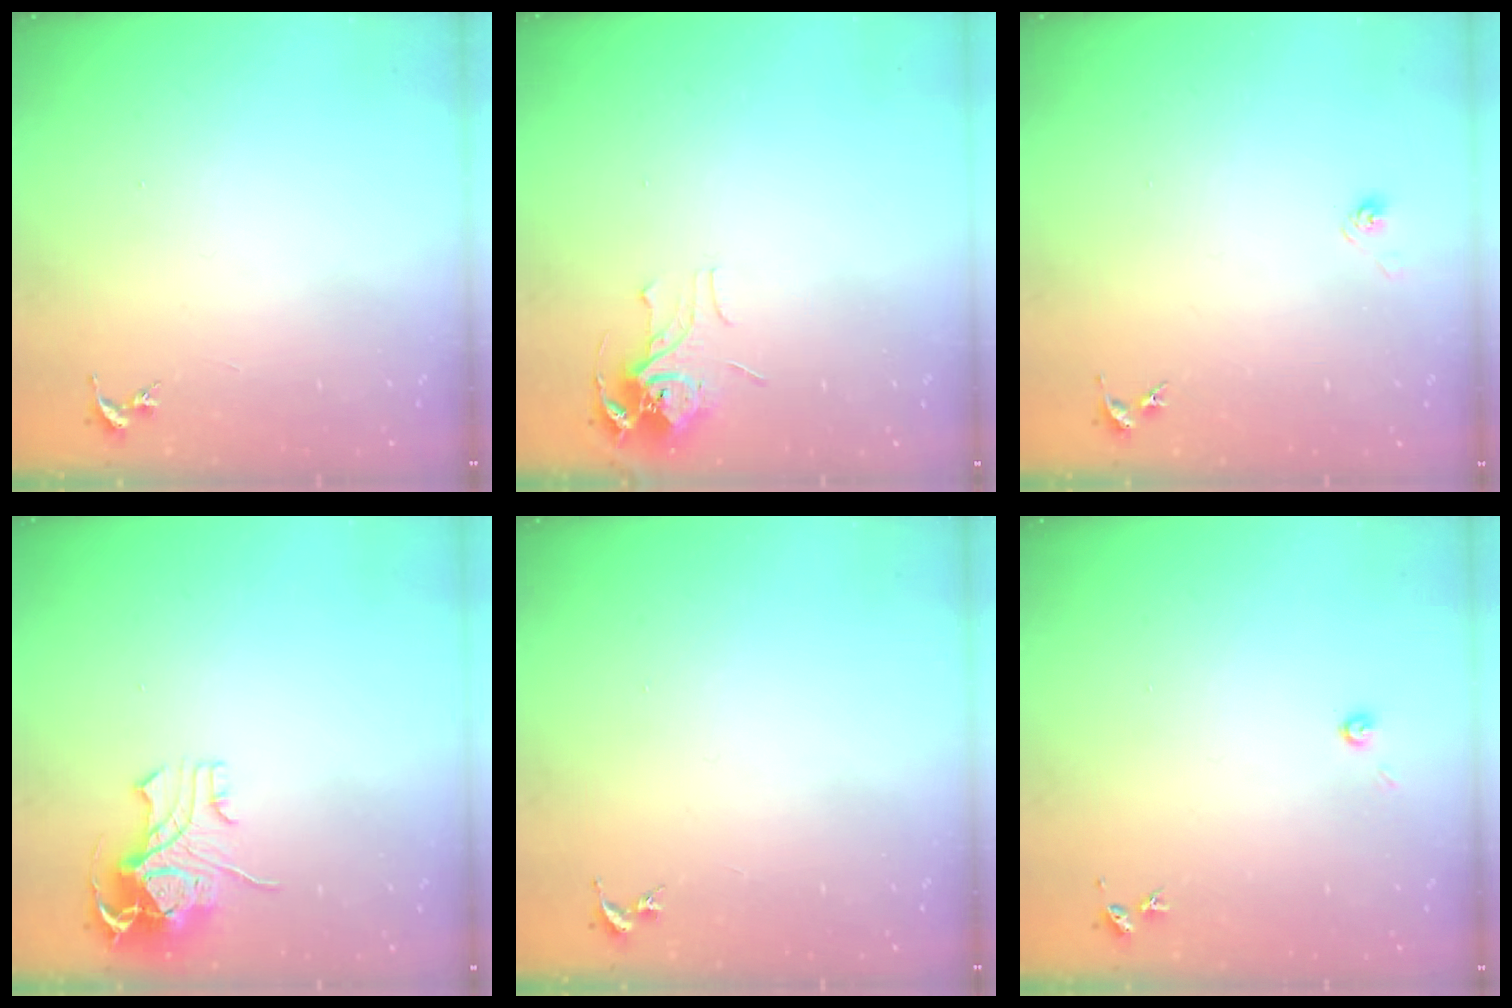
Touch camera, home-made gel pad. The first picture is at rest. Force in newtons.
{"total": 7.8, "press": 7.7, "slide": 0.7}
{"total": 3.3, "press": 3.0, "slide": 1.2}
{"total": 10.7, "press": 10.6, "slide": 1.4}
{"total": 0.0}
{"total": 3.5, "press": 3.5, "slide": 0.2}